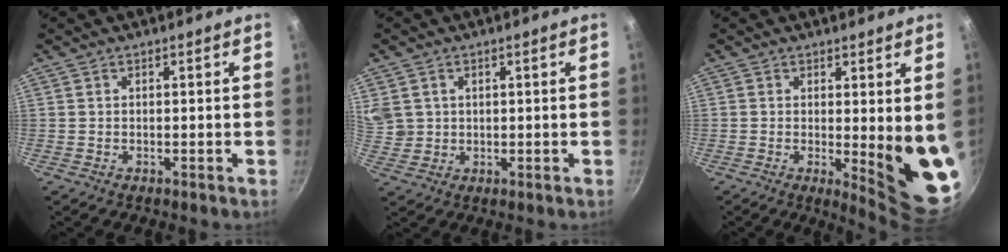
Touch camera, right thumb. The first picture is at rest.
{"total": 6.9, "force": [2.2, 5.9, 2.8], "torque": [-0.044, -0.004, 0.053]}
{"total": 9.9, "force": [0.2, 2.4, 9.6], "torque": [-0.110, -0.031, 0.007]}